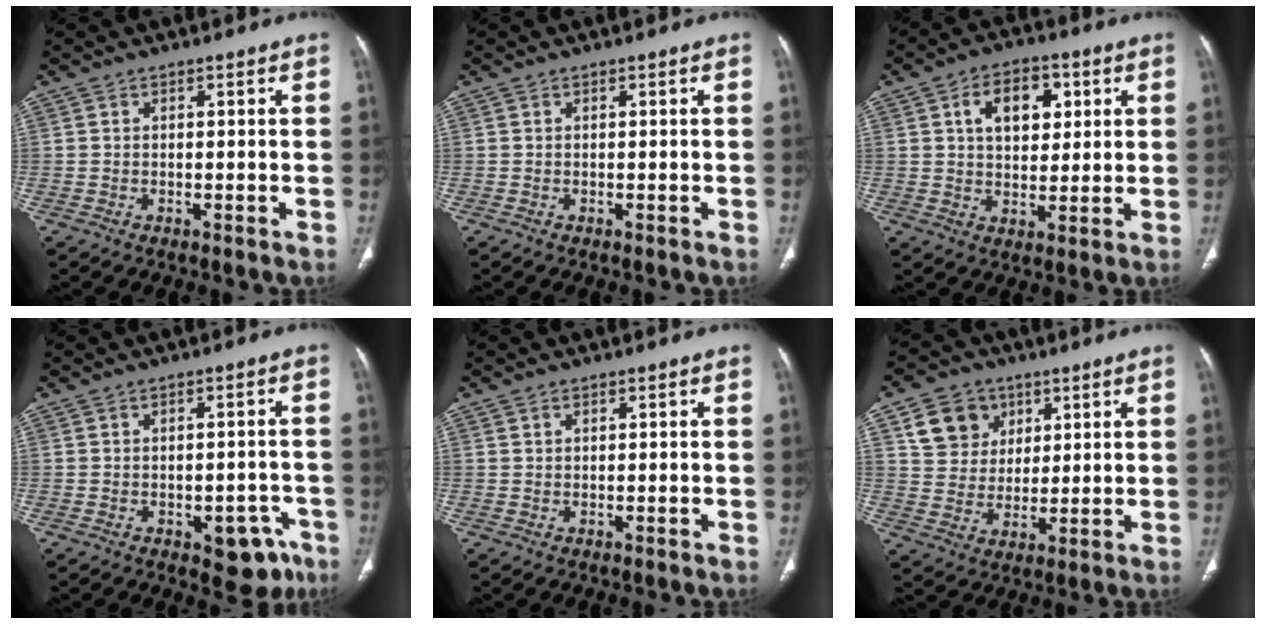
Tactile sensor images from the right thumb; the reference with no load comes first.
{"total": 0.0}
{"total": 10.4, "force": [3.4, 6.8, 7.1], "torque": [-0.074, -0.004, 0.053]}
{"total": 7.1, "force": [-3.6, 4.1, 4.5], "torque": [-0.020, 0.023, -0.037]}
{"total": 0.7, "force": [0.4, 0.4, 0.3], "torque": [-0.005, -0.002, 0.007]}
{"total": 10.1, "force": [4.6, 8.4, 3.2], "torque": [-0.027, -0.011, 0.086]}